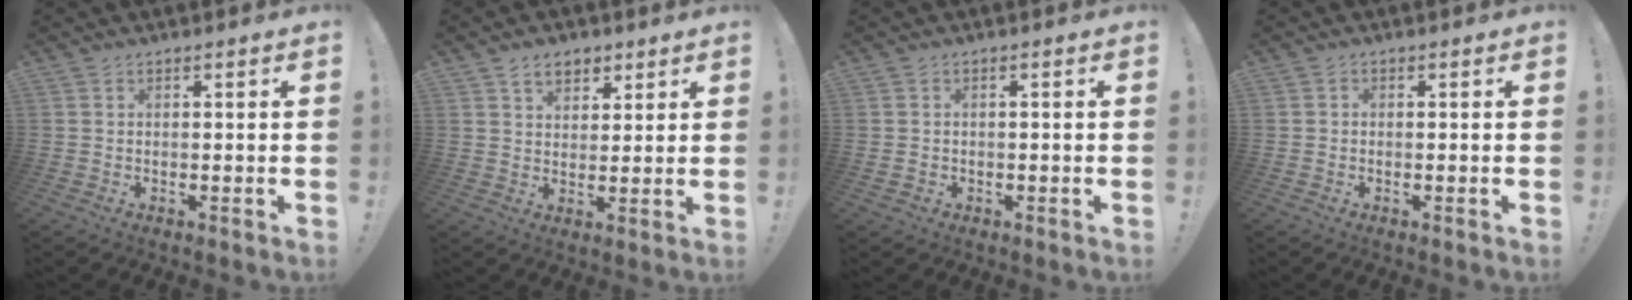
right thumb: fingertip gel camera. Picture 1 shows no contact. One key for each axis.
{"total": 6.2, "fx": 3.7, "fy": 4.1, "fz": 2.7, "tx": -0.036, "ty": -0.011, "tz": 0.066}
{"total": 1.4, "fx": -0.4, "fy": 1.3, "fz": 0.5, "tx": -0.016, "ty": 0.003, "tz": -0.006}
{"total": 0.8, "fx": -0.5, "fy": 0.6, "fz": 0.3, "tx": -0.011, "ty": 0.004, "tz": -0.007}